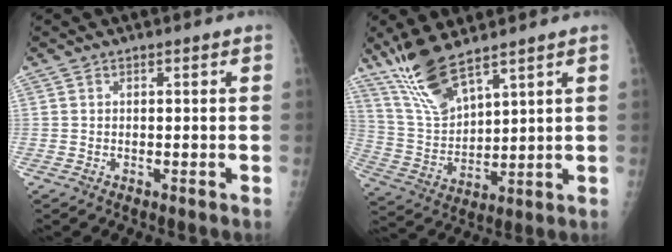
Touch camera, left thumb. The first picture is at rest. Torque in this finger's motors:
{"motor_torque": [0.11, 0.10, -0.05, -0.41, 0.10]}